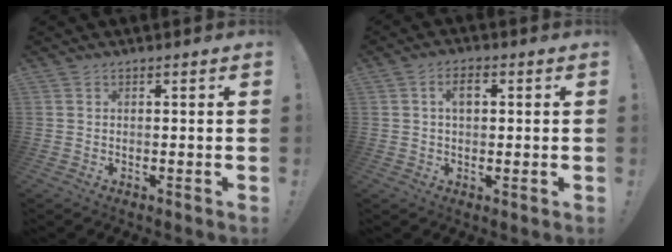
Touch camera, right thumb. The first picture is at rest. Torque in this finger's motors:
{"motor_torque": [0.45, 0.54, 0.08, 0.03, 0.01]}